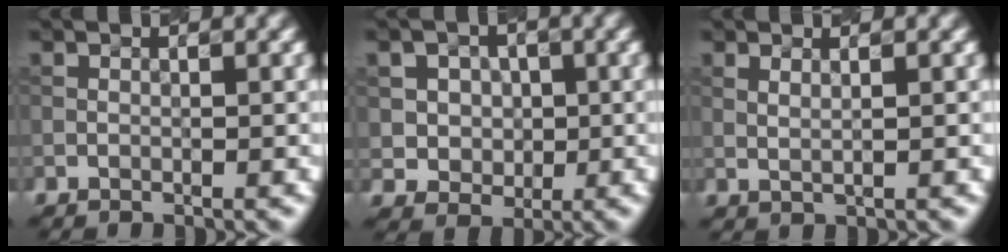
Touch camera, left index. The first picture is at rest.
{"total": 4.5, "force": [1.1, 3.9, 1.8], "torque": [-0.026, 0.008, 0.014]}
{"total": 1.1, "force": [0.6, 0.3, 0.9], "torque": [-0.017, -0.002, 0.008]}